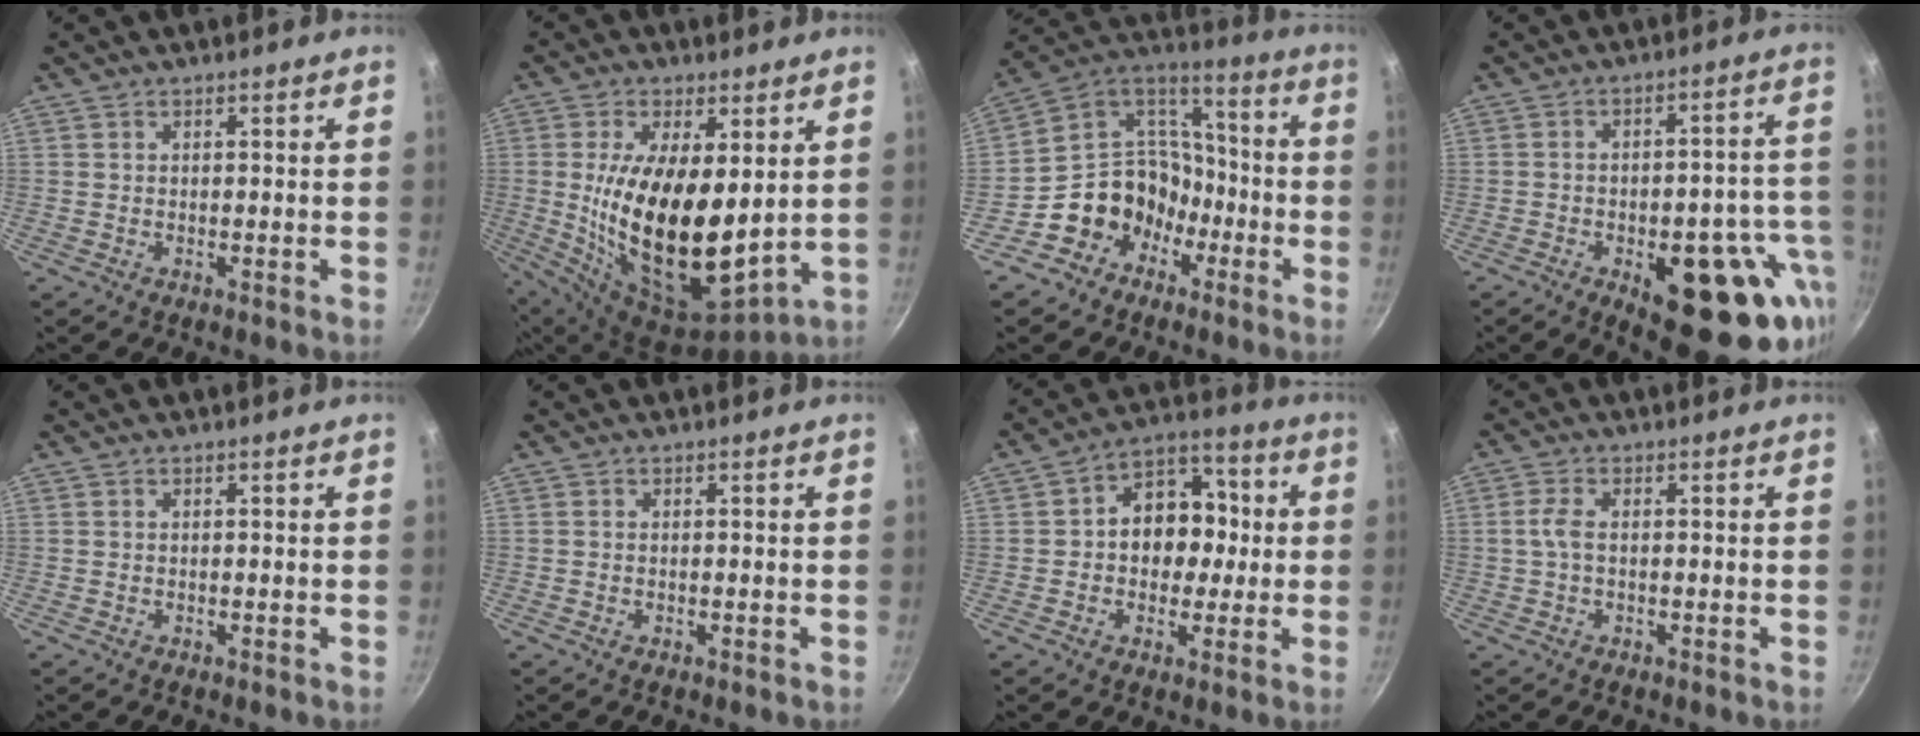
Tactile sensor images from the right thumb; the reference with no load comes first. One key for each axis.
{"total": 20.7, "fx": 2.1, "fy": 9.8, "fz": 18.1, "tx": -0.327, "ty": -0.040, "tz": 0.049}
{"total": 14.9, "fx": -6.7, "fy": 12.2, "fz": 5.4, "tx": -0.032, "ty": 0.087, "tz": -0.123}
{"total": 23.4, "fx": -8.5, "fy": 10.6, "fz": 19.1, "tx": -0.176, "ty": 0.021, "tz": -0.099}
{"total": 0.0}
{"total": 0.0}
{"total": 12.2, "fx": 0.1, "fy": 9.6, "fz": 7.6, "tx": -0.052, "ty": 0.031, "tz": -0.014}
{"total": 3.0, "fx": -0.1, "fy": 1.4, "fz": 2.6, "tx": -0.066, "ty": 0.008, "tz": -0.006}